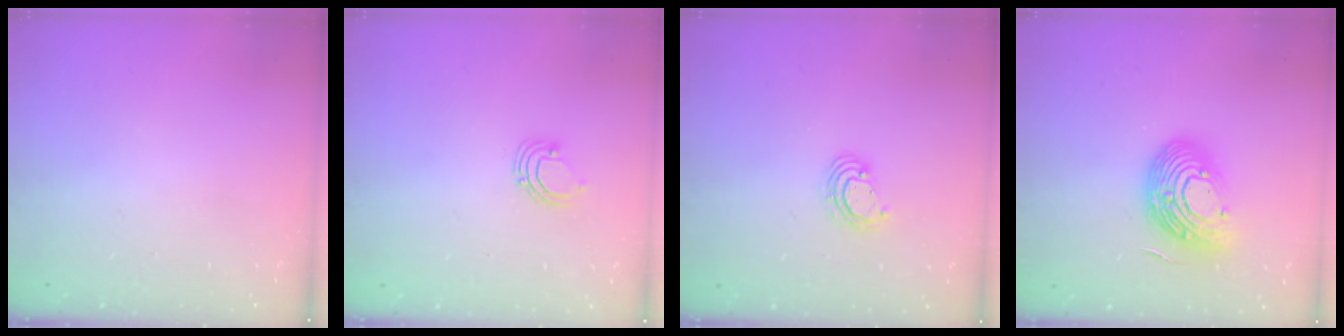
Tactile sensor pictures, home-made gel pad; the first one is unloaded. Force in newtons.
{"total": 3.4, "press": 3.4, "slide": 0.3}
{"total": 4.3, "press": 4.3, "slide": 0.2}
{"total": 16.1, "press": 16.0, "slide": 1.3}